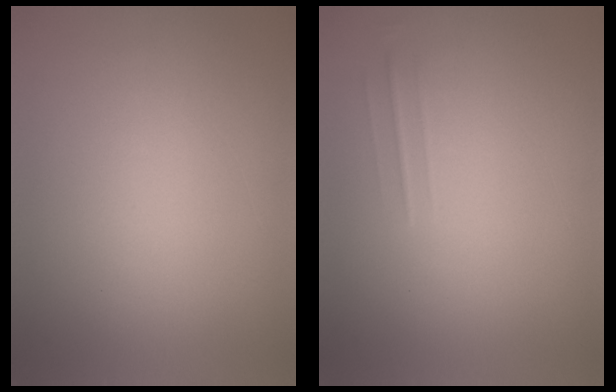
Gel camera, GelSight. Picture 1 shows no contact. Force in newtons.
{"total": 1.7}